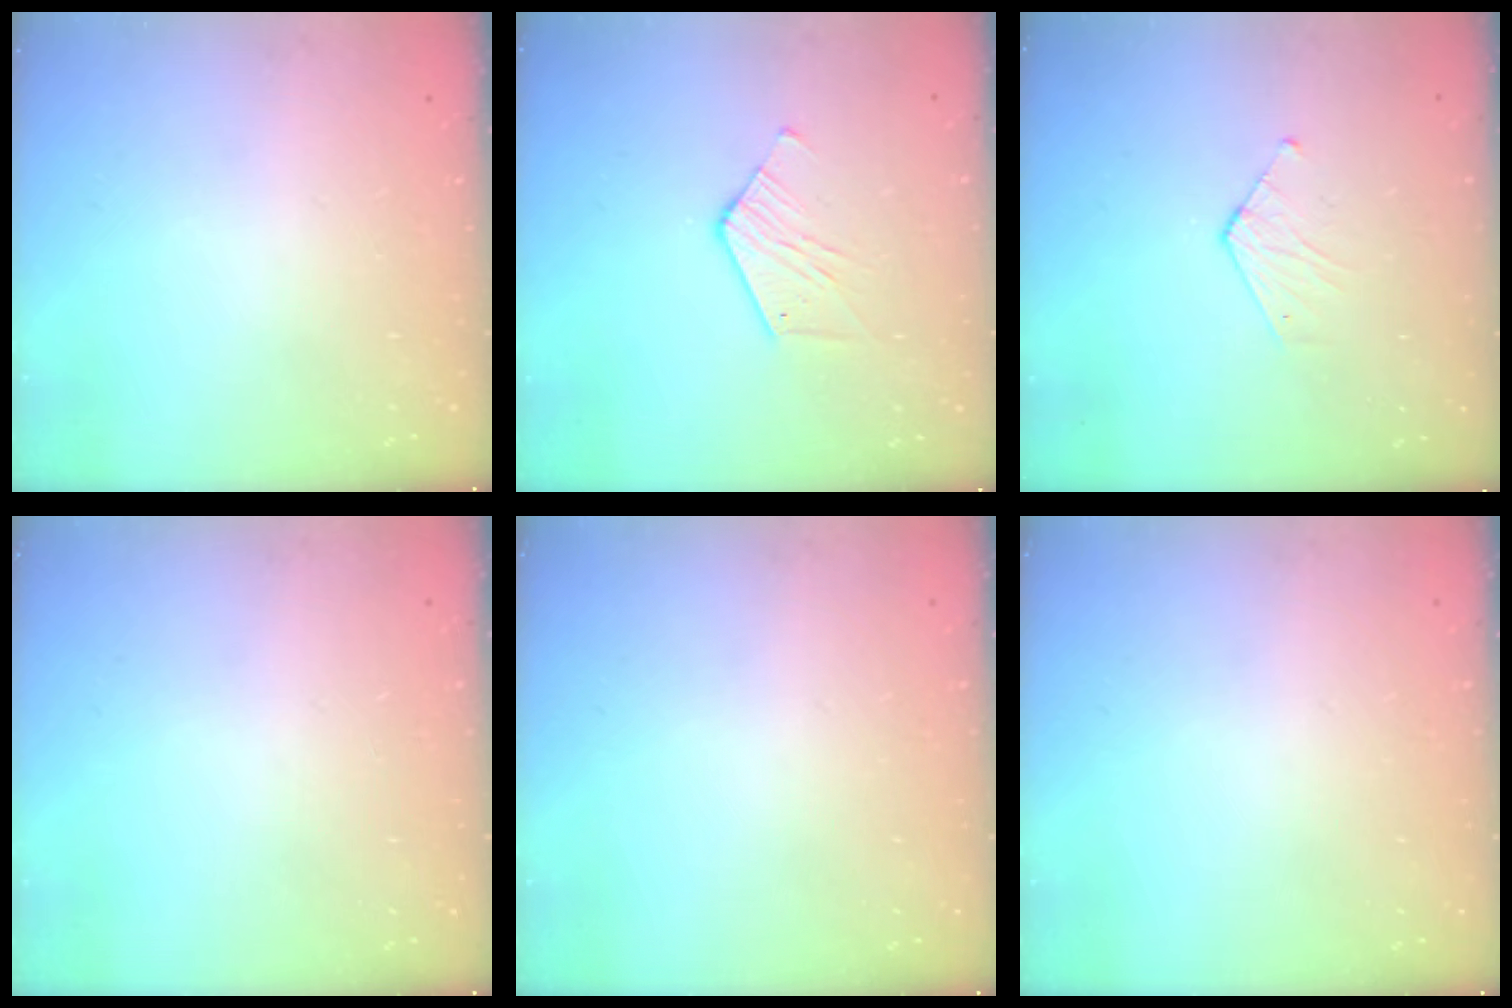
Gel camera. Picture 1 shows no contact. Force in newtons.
{"total": 6.6, "press": 6.6, "slide": 0.2}
{"total": 4.4, "press": 4.4, "slide": 0.4}
{"total": 0.0}
{"total": 0.0}
{"total": 0.0}